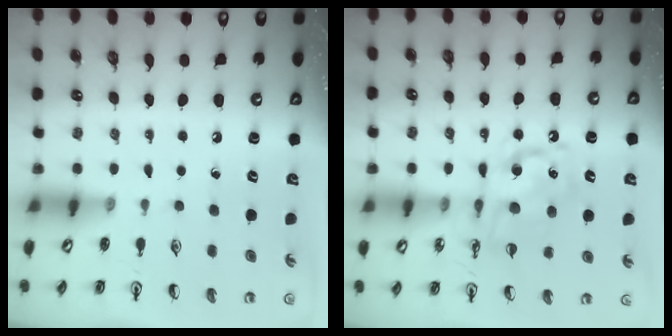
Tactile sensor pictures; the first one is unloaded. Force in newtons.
{"total": 11.2, "press": 11.2, "slide": 0.5}